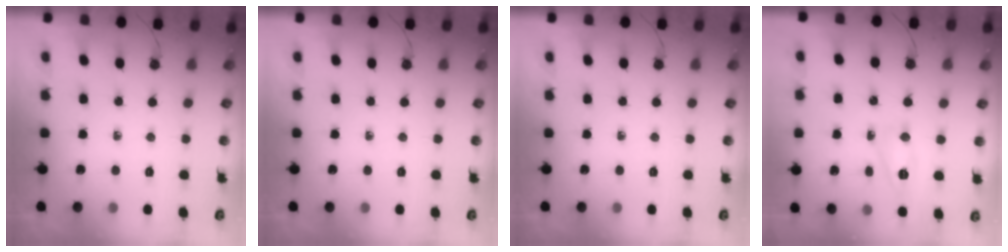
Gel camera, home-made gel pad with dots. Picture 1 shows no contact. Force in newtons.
{"total": 0.0}
{"total": 0.0}
{"total": 7.6, "press": 7.6, "slide": 0.7}